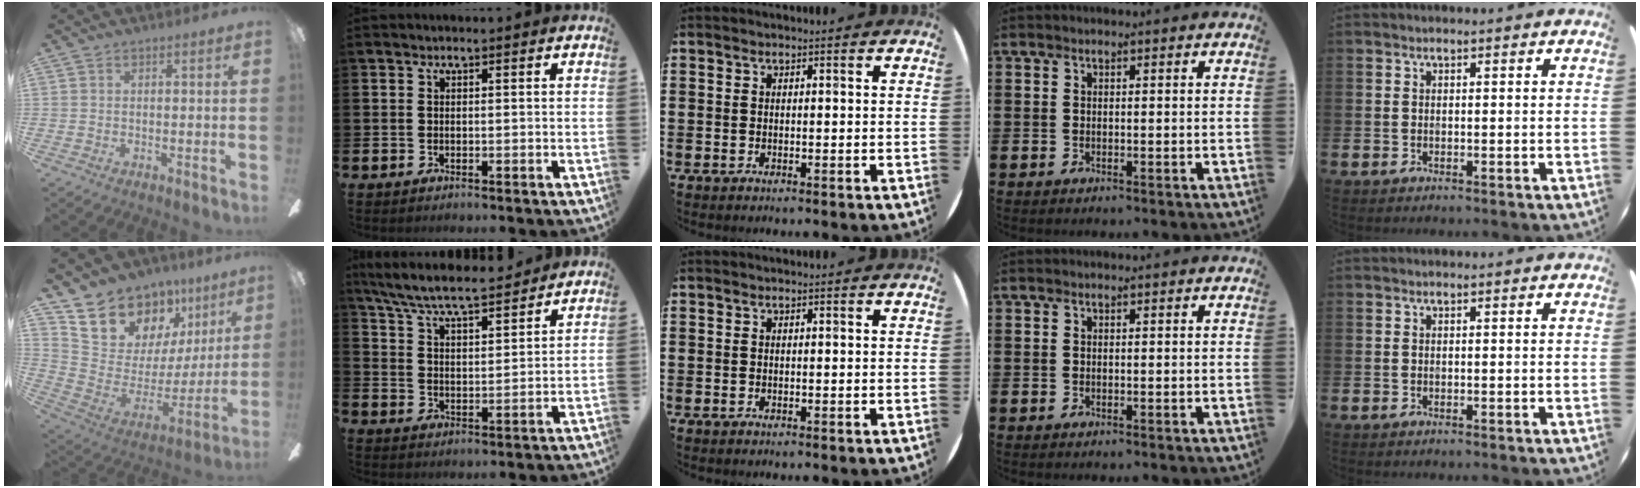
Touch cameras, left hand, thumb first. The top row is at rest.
{"thumb": {"total": 18.3, "force": [12.8, 11.6, 6.0], "torque": [-0.107, -0.088, 0.250]}, "index": {"total": 7.6, "force": [7.2, 0.6, 2.4], "torque": [-0.076, -0.043, 0.127]}}